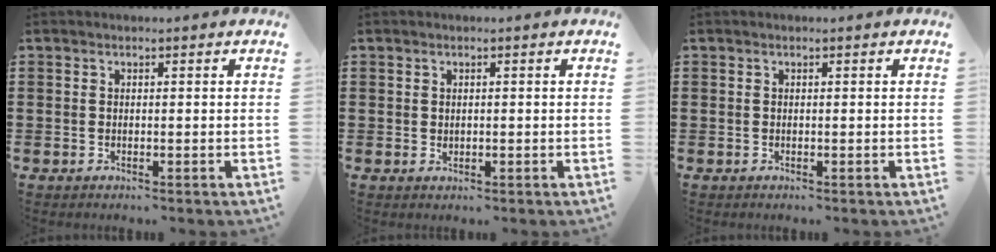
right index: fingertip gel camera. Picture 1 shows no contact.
{"total": 0.7, "force": [0.3, 0.5, 0.3], "torque": [-0.007, 0.004, 0.005]}
{"total": 0.0}